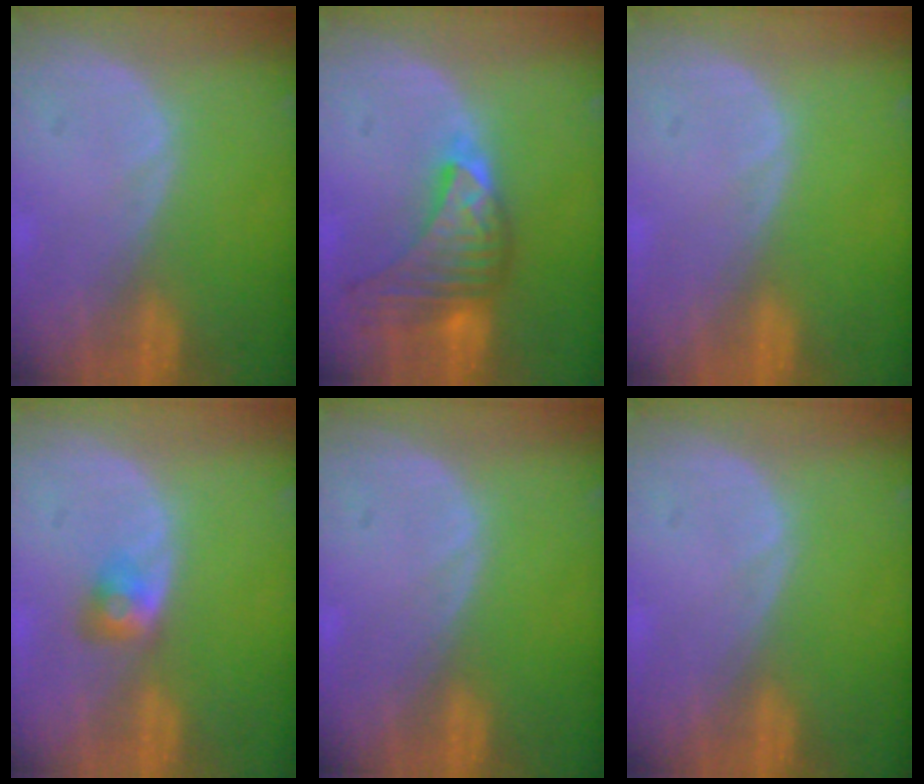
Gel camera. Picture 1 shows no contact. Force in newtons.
{"total": 8.0, "press": 7.9, "slide": 1.4}
{"total": 0.0}
{"total": 2.9, "press": 2.4, "slide": 1.5}
{"total": 0.0}
{"total": 0.0}